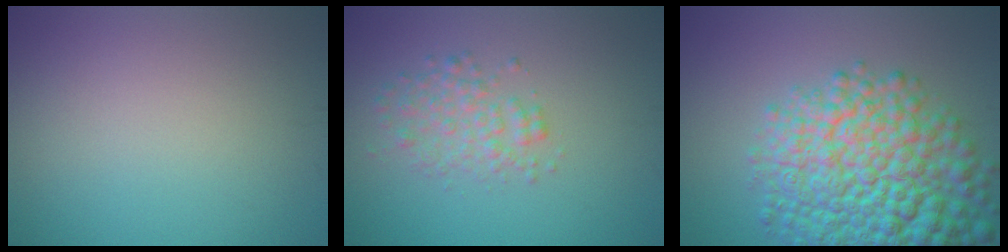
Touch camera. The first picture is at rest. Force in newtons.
{"total": 2.5, "press": 2.5, "slide": 0.0}
{"total": 11.4, "press": 11.4, "slide": 0.5}